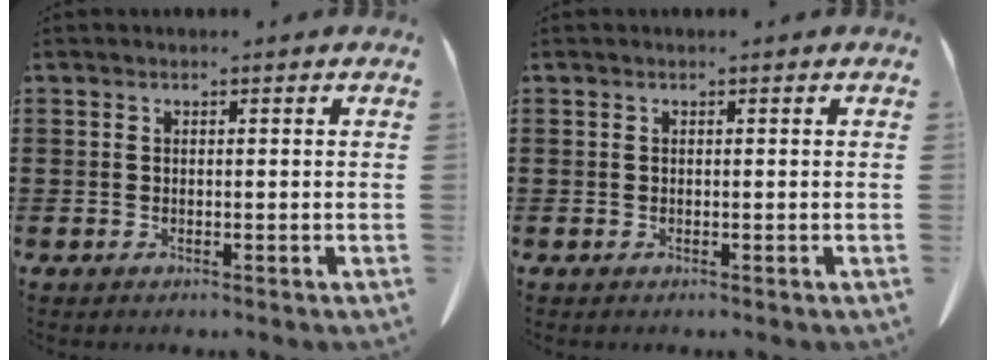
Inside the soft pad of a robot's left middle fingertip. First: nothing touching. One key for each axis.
{"total": 0.0}